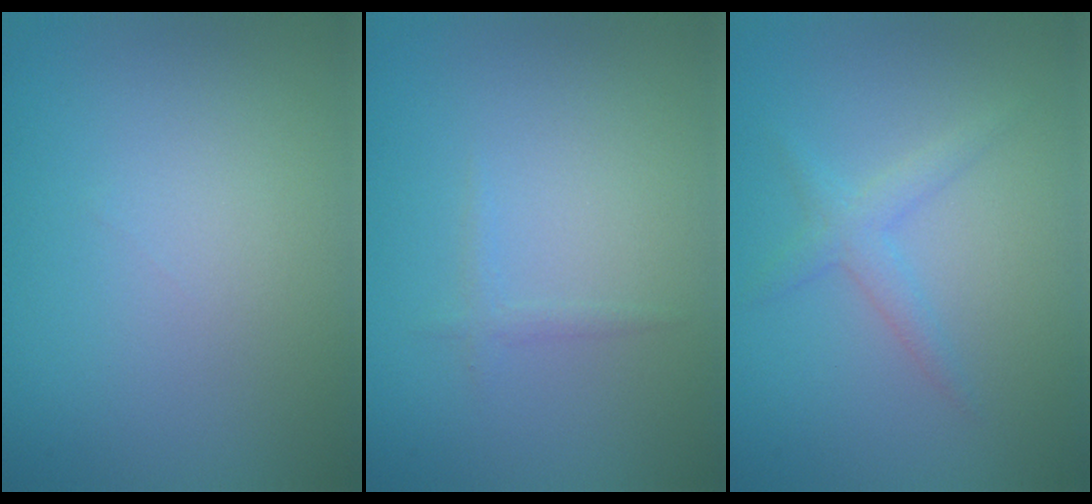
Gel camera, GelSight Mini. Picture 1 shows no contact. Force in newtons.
{"total": 0.7, "press": 0.7, "slide": 0.1}
{"total": 1.8, "press": 1.8, "slide": 0.1}